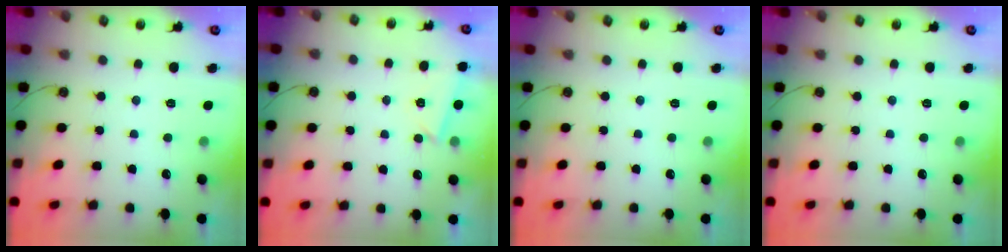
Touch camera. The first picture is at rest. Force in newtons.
{"total": 2.9, "press": 2.8, "slide": 0.6}
{"total": 0.0}
{"total": 0.0}